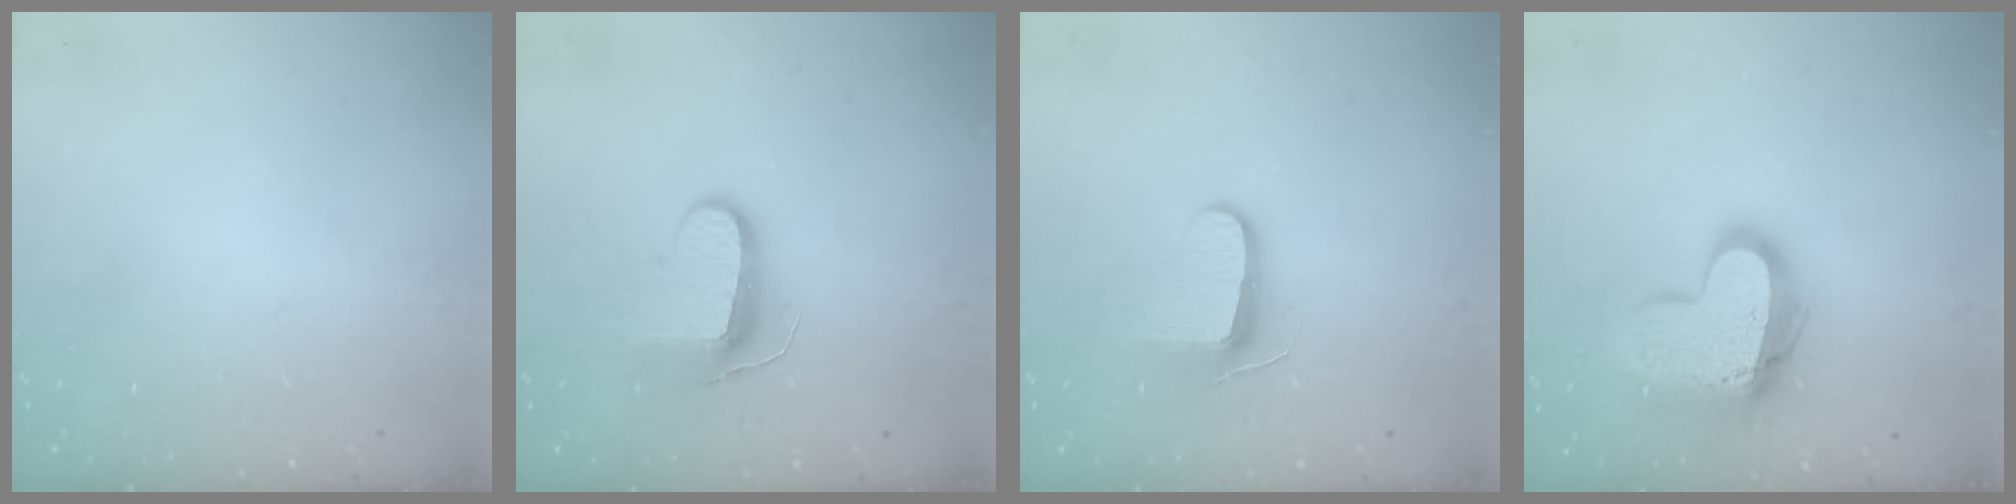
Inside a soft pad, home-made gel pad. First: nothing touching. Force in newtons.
{"total": 9.6, "press": 9.6, "slide": 0.9}
{"total": 9.1, "press": 9.0, "slide": 1.0}
{"total": 16.9, "press": 16.8, "slide": 1.4}